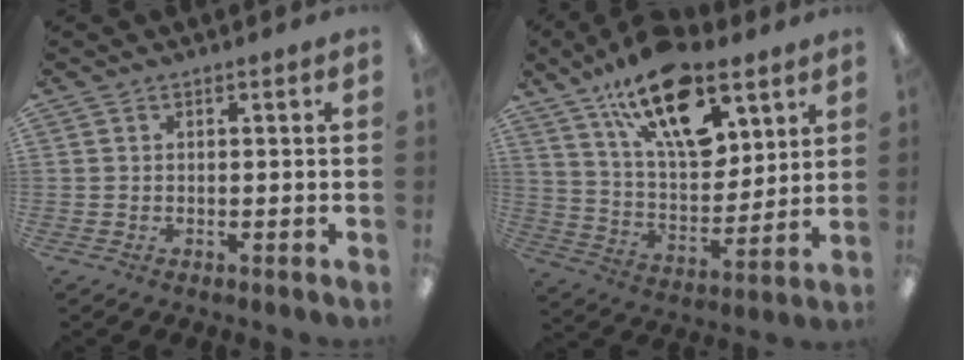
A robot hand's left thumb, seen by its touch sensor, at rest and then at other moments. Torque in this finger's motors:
{"motor_torque": [1.44, 1.48, 1.43, -1.34, 0.52]}